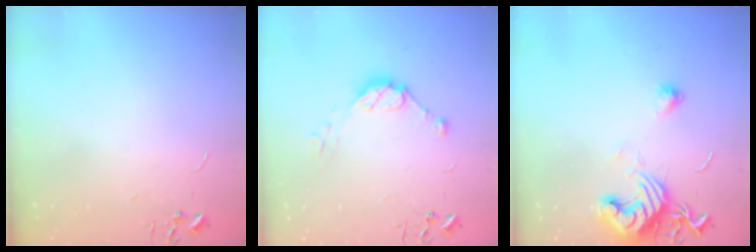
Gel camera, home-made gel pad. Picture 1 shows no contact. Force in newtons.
{"total": 9.4, "press": 9.4, "slide": 0.6}
{"total": 12.8, "press": 12.7, "slide": 1.6}